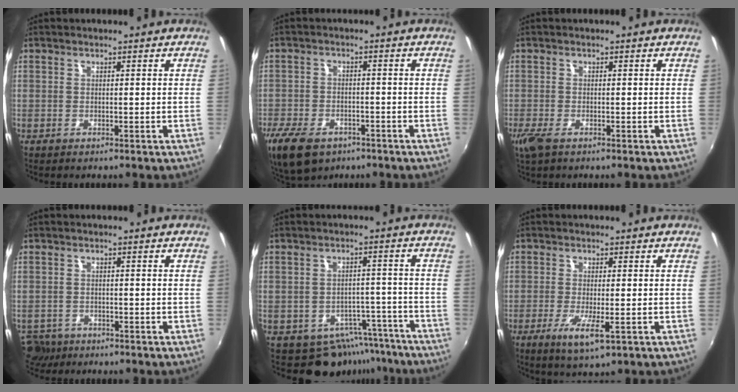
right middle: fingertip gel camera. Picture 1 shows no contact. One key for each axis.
{"total": 12.0, "fx": -7.6, "fy": 6.8, "fz": 6.3, "tx": -0.158, "ty": -0.025, "tz": -0.132}
{"total": 3.2, "fx": -1.9, "fy": 1.3, "fz": 2.2, "tx": -0.048, "ty": -0.012, "tz": -0.036}
{"total": 5.0, "fx": -3.5, "fy": 3.2, "fz": 1.4, "tx": -0.044, "ty": -0.010, "tz": -0.061}
{"total": 9.8, "fx": -7.9, "fy": 5.6, "fz": 1.8, "tx": -0.017, "ty": 0.022, "tz": -0.084}
{"total": 5.8, "fx": -2.4, "fy": 1.1, "fz": 5.2, "tx": -0.109, "ty": -0.019, "tz": -0.043}